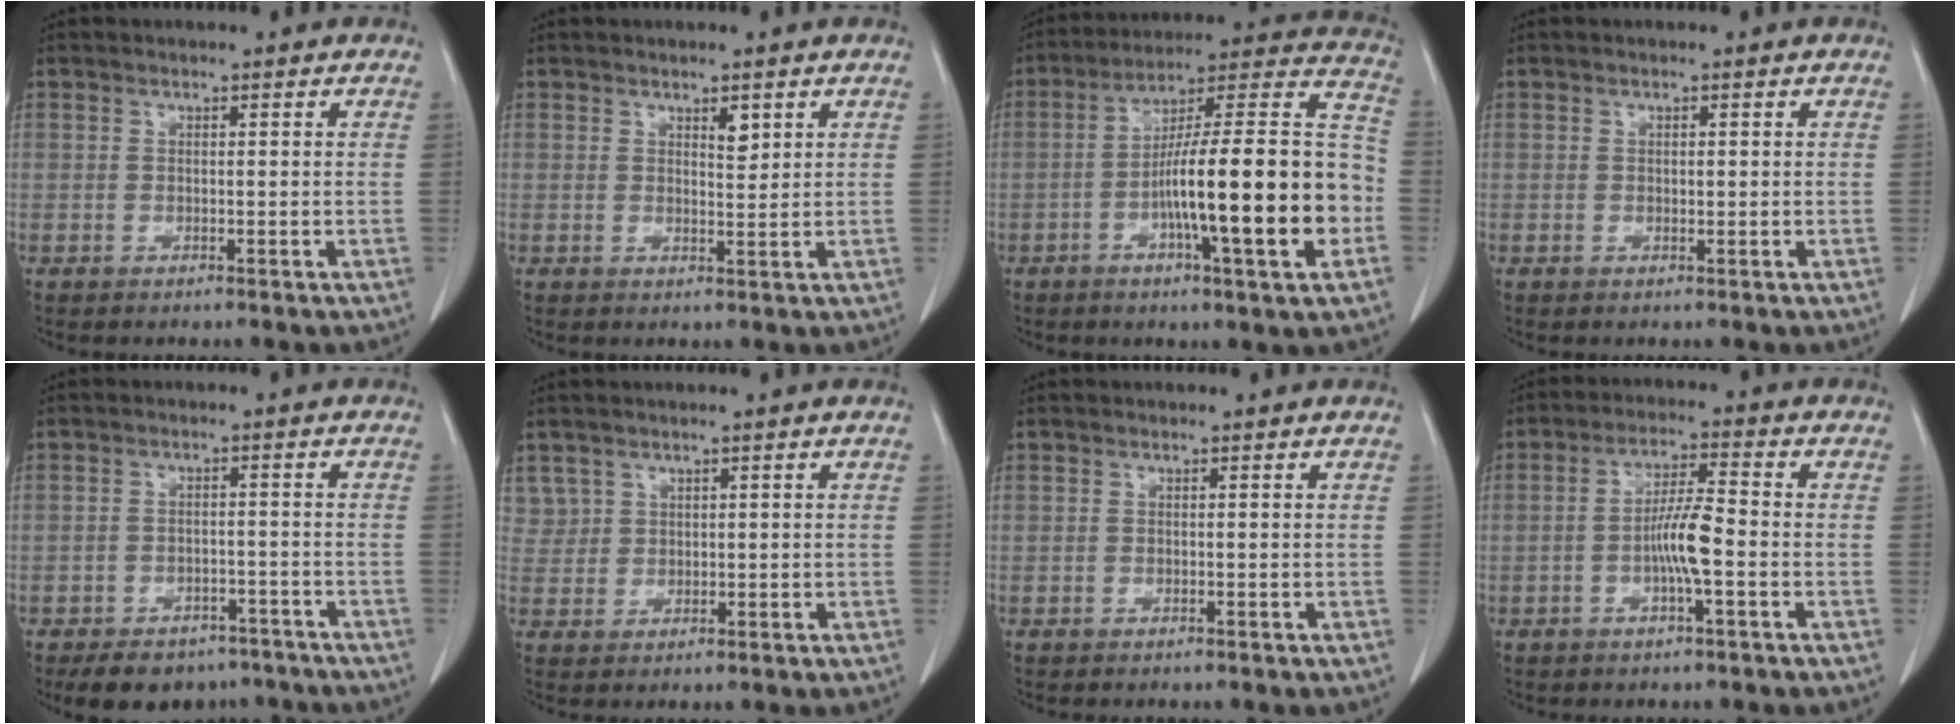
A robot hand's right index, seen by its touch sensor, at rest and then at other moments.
{"total": 2.2, "force": [1.3, 0.7, 1.6], "torque": [-0.028, -0.006, 0.022]}
{"total": 22.1, "force": [-5.4, 1.8, 21.4], "torque": [-0.299, 0.013, -0.085]}
{"total": 0.6, "force": [0.1, 0.3, 0.5], "torque": [-0.008, -0.001, 0.003]}
{"total": 9.8, "force": [-7.5, 5.6, 2.8], "torque": [-0.031, 0.003, -0.096]}
{"total": 3.2, "force": [1.9, 2.6, -0.1], "torque": [0.011, 0.006, 0.037]}
{"total": 0.0}
{"total": 6.1, "force": [-1.5, 0.5, 5.8], "torque": [-0.118, 0.006, -0.028]}